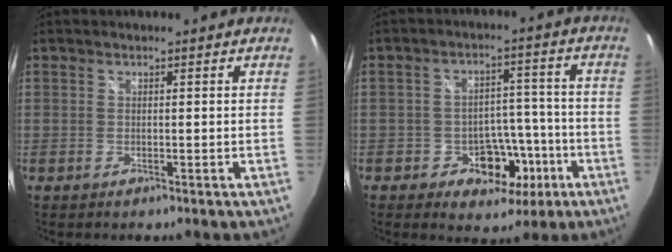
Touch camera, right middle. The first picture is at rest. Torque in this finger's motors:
{"motor_torque": [-0.08, -0.12, 0.14, 0.01]}